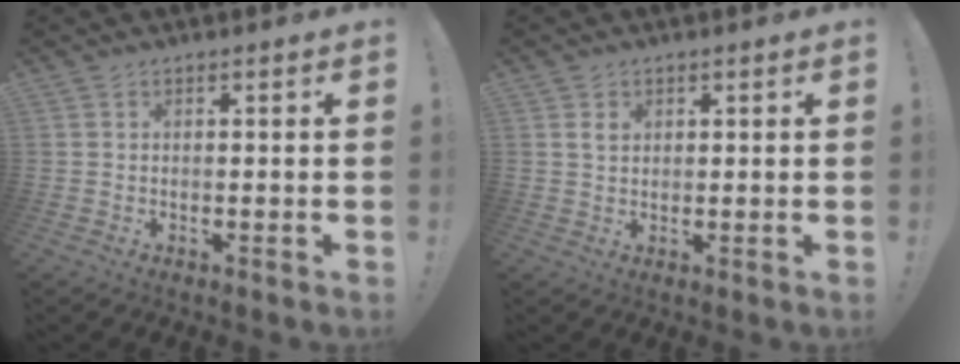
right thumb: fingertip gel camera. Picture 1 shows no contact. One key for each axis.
{"total": 2.7, "fx": 1.1, "fy": 2.1, "fz": 1.3, "tx": -0.015, "ty": 0.000, "tz": 0.017}